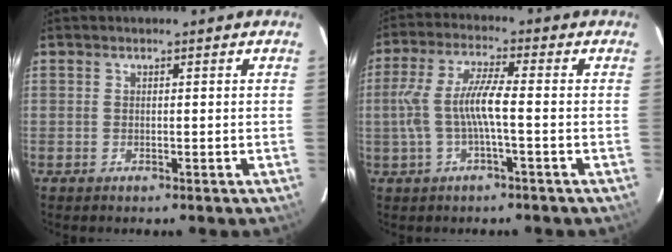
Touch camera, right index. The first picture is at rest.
{"total": 8.3, "force": [-1.3, 1.0, 8.1], "torque": [-0.171, 0.003, -0.018]}